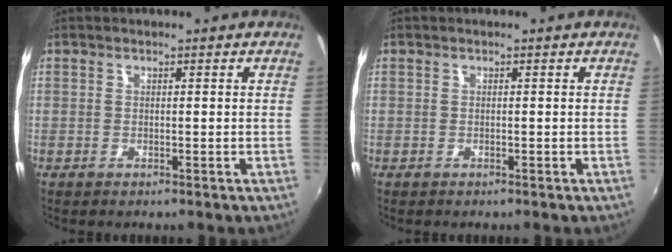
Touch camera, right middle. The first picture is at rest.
{"total": 0.0}